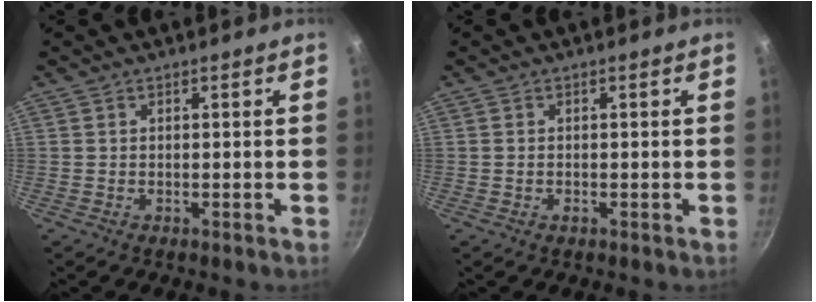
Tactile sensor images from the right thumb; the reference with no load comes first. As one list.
[{"total": 0.8, "force": [-0.2, 0.6, 0.5], "torque": [-0.008, 0.001, -0.004]}]